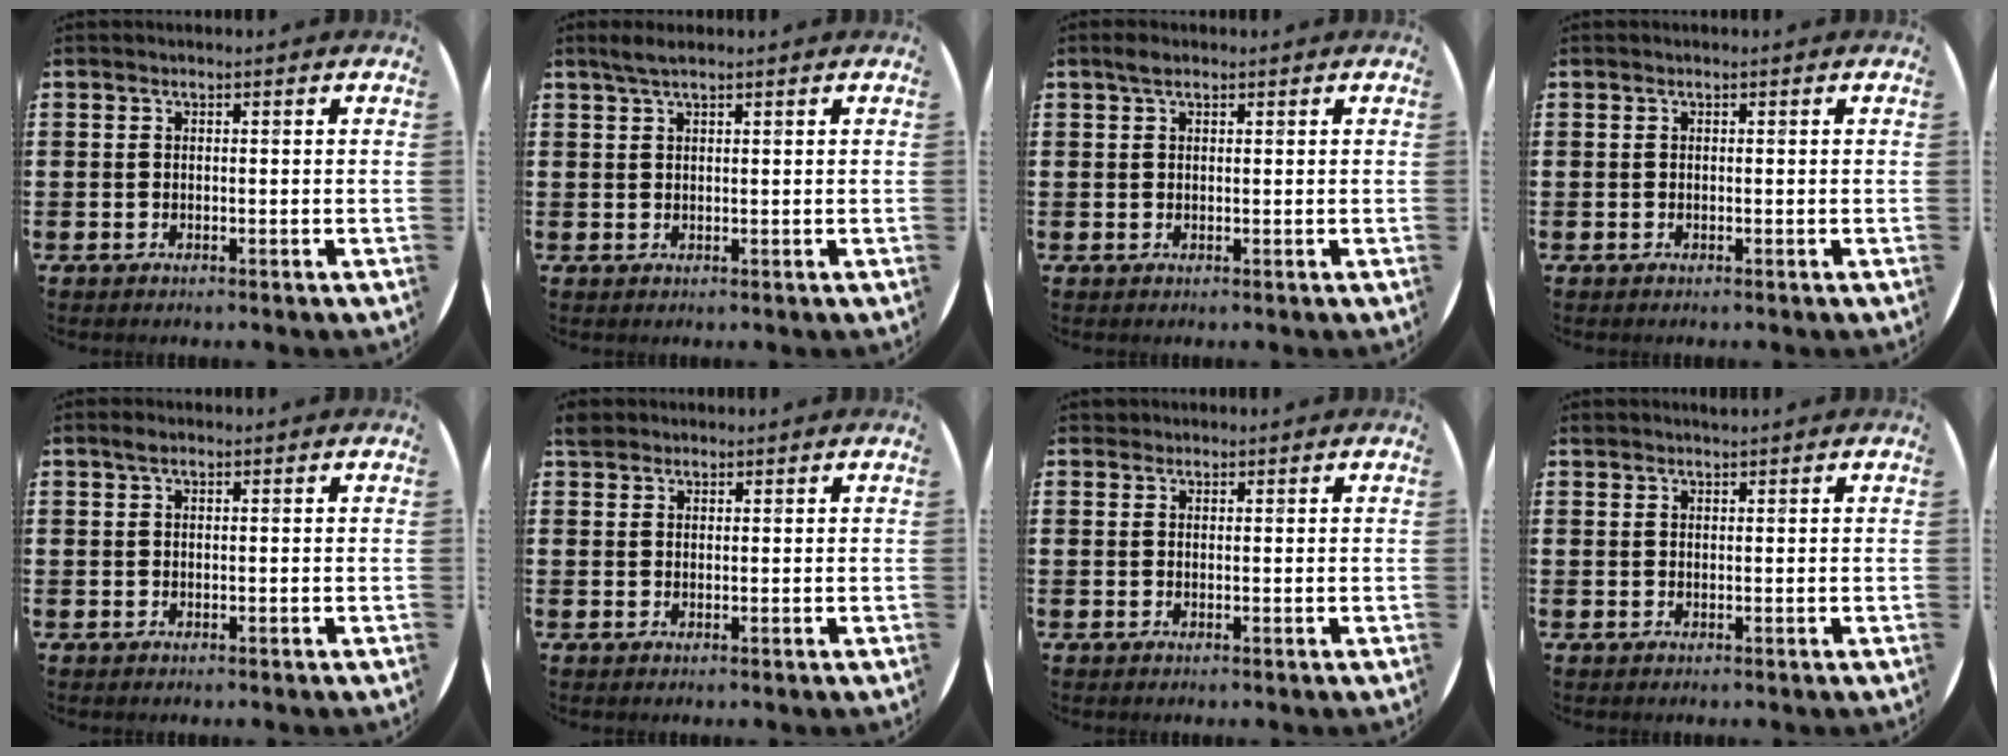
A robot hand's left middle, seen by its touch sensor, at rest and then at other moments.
{"total": 1.9, "force": [1.4, 0.2, 1.2], "torque": [-0.024, 0.004, 0.025]}
{"total": 1.4, "force": [1.0, 0.7, 0.7], "torque": [-0.008, 0.003, 0.017]}
{"total": 0.0}
{"total": 0.9, "force": [0.5, 0.4, 0.5], "torque": [-0.004, 0.001, 0.008]}
{"total": 1.7, "force": [1.6, 0.7, 0.2], "torque": [-0.001, 0.001, 0.029]}
{"total": 0.7, "force": [0.7, 0.3, -0.1], "torque": [0.002, 0.003, 0.013]}
{"total": 0.8, "force": [0.7, -0.1, -0.2], "torque": [0.003, 0.001, 0.015]}